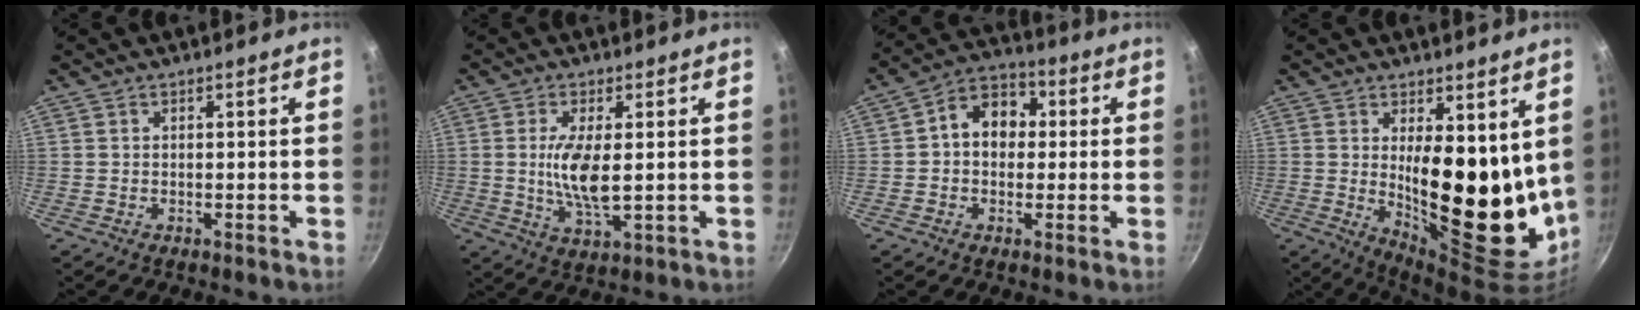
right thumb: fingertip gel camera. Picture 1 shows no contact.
{"total": 8.4, "force": [0.5, 2.9, 7.9], "torque": [-0.158, -0.011, 0.012]}
{"total": 9.4, "force": [0.8, 7.3, 5.8], "torque": [-0.046, 0.024, -0.006]}
{"total": 16.7, "force": [3.5, 6.9, 14.8], "torque": [-0.171, -0.060, 0.069]}